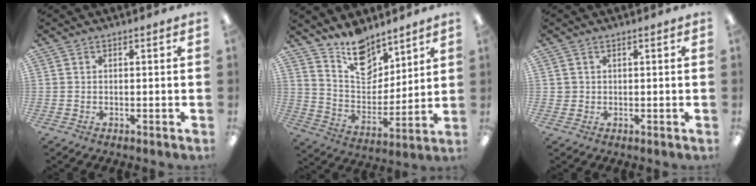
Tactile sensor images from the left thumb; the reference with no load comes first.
{"total": 13.9, "force": [11.2, 6.9, 4.5], "torque": [-0.078, -0.081, 0.210]}
{"total": 1.3, "force": [0.5, 1.2, 0.1], "torque": [-0.003, 0.003, 0.009]}